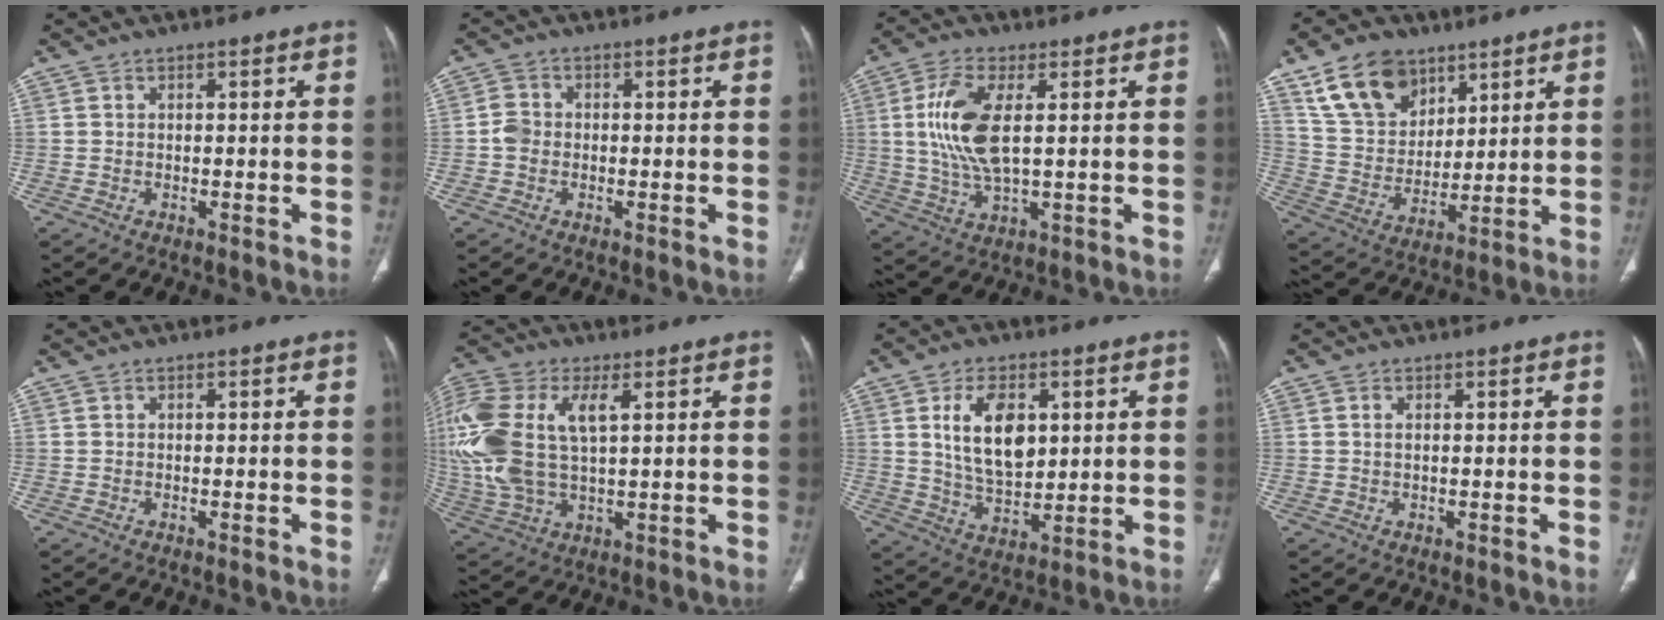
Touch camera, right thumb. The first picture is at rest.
{"total": 2.8, "force": [-0.5, 2.4, 1.4], "torque": [-0.021, 0.007, -0.015]}
{"total": 11.5, "force": [1.9, 4.7, 10.3], "torque": [-0.230, -0.008, 0.042]}
{"total": 14.5, "force": [8.9, 9.4, 6.5], "torque": [-0.090, -0.035, 0.172]}
{"total": 0.0}
{"total": 21.1, "force": [4.4, 11.4, 17.2], "torque": [-0.422, 0.008, 0.083]}
{"total": 12.0, "force": [3.2, 7.0, 9.2], "torque": [-0.142, -0.019, 0.066]}
{"total": 0.7, "force": [0.2, 0.3, 0.6], "torque": [-0.017, 0.005, 0.006]}